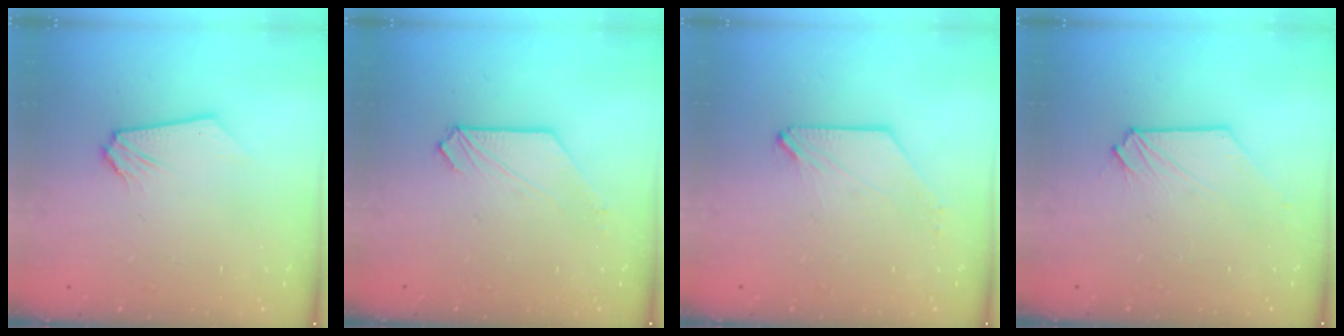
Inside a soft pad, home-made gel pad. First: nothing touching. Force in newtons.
{"total": 1.1, "press": 1.1, "slide": 0.1}
{"total": 0.0}
{"total": 0.0}